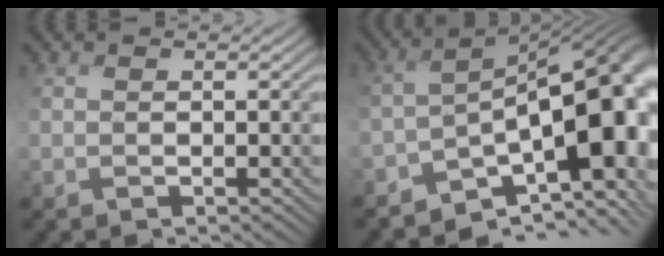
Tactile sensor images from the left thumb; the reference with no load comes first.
{"total": 14.3, "force": [-5.6, 5.8, 11.7], "torque": [-0.155, -0.011, -0.089]}